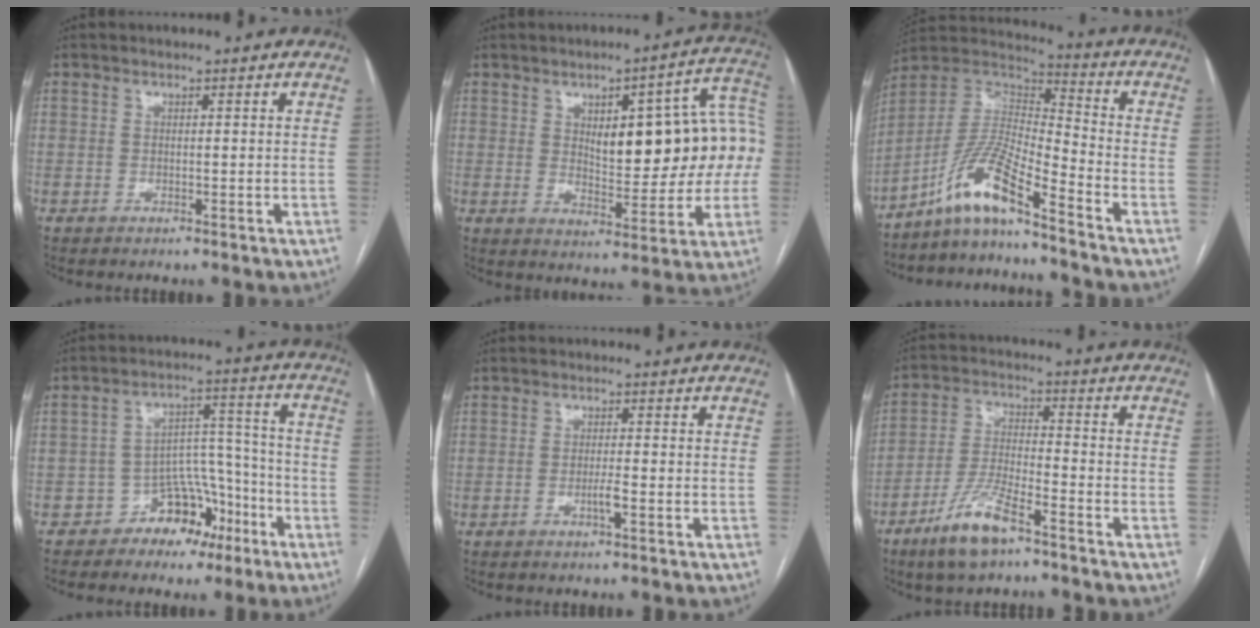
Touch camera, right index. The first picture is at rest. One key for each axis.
{"total": 16.4, "fx": 2.2, "fy": 5.7, "fz": 15.2, "tx": -0.193, "ty": 0.038, "tz": 0.037}
{"total": 10.9, "fx": -8.2, "fy": 0.5, "fz": 7.2, "tx": -0.155, "ty": 0.012, "tz": -0.156}
{"total": 8.4, "fx": -5.1, "fy": 5.6, "fz": 3.5, "tx": -0.048, "ty": 0.036, "tz": -0.077}
{"total": 2.0, "fx": -0.8, "fy": 0.0, "fz": 1.8, "tx": -0.036, "ty": -0.002, "tz": -0.015}
{"total": 9.5, "fx": -6.4, "fy": 1.9, "fz": 6.8, "tx": -0.144, "ty": -0.015, "tz": -0.123}